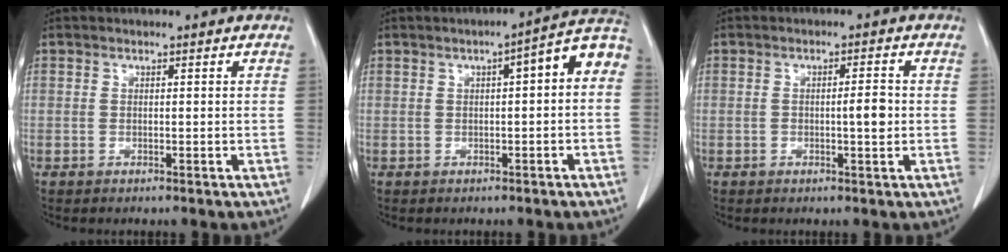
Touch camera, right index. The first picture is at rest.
{"total": 6.6, "force": [0.8, 1.2, 6.4], "torque": [-0.080, 0.029, 0.003]}
{"total": 2.9, "force": [-0.2, 0.6, 2.8], "torque": [-0.042, 0.004, -0.002]}